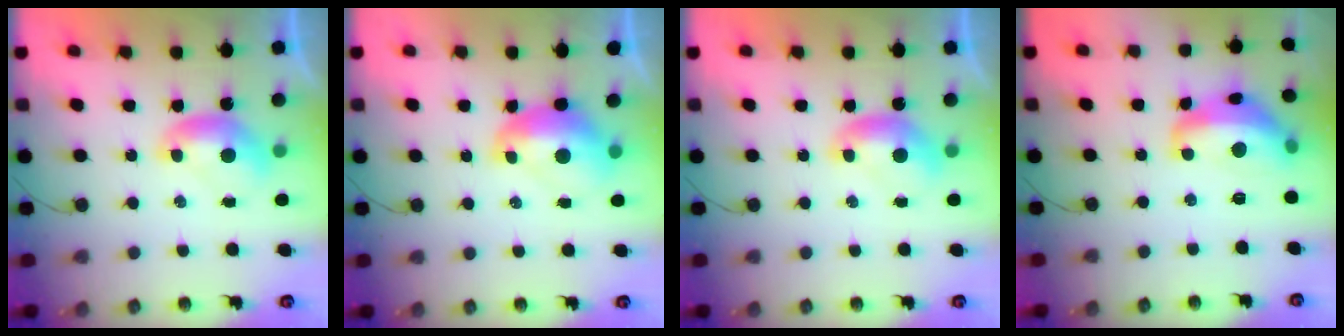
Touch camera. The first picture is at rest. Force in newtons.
{"total": 2.8, "press": 2.7, "slide": 0.7}
{"total": 0.0}
{"total": 8.3, "press": 8.2, "slide": 1.0}